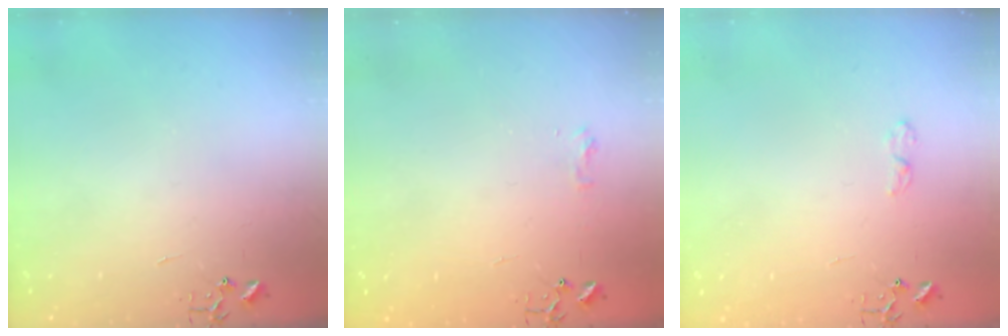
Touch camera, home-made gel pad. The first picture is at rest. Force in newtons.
{"total": 6.0, "press": 6.0, "slide": 0.6}
{"total": 4.4, "press": 4.3, "slide": 0.7}